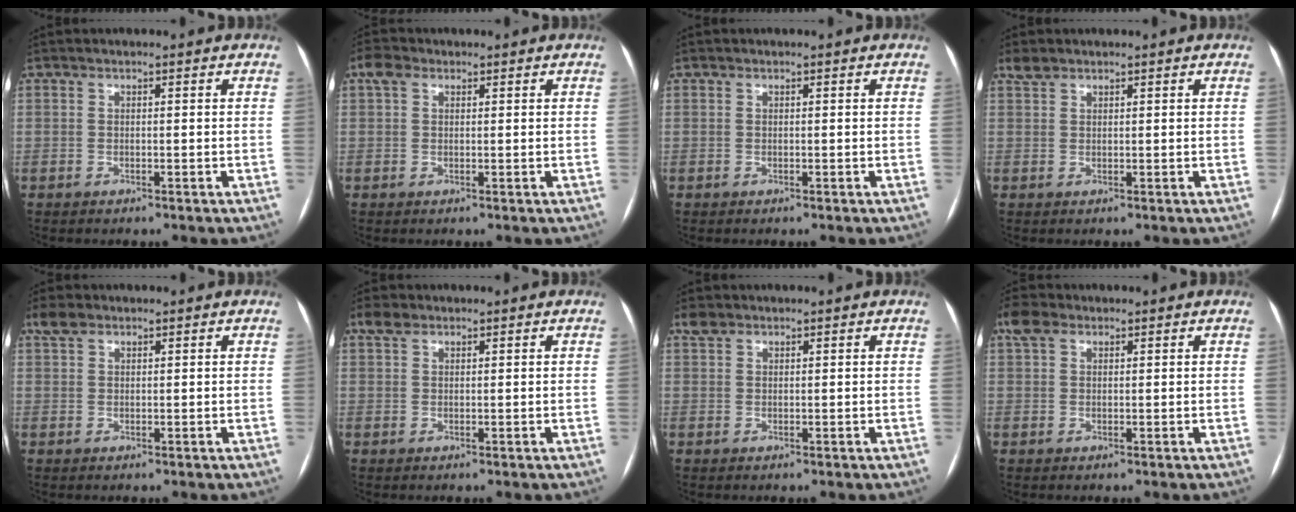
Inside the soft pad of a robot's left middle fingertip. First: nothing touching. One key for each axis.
{"total": 2.4, "fx": 1.3, "fy": 1.7, "fz": 1.2, "tx": -0.030, "ty": 0.021, "tz": 0.024}
{"total": 0.0}
{"total": 1.6, "fx": 1.4, "fy": 0.7, "fz": 0.4, "tx": -0.013, "ty": 0.010, "tz": 0.030}
{"total": 2.5, "fx": 1.8, "fy": 1.3, "fz": 1.2, "tx": -0.029, "ty": 0.017, "tz": 0.038}
{"total": 2.2, "fx": 1.6, "fy": 1.2, "fz": 1.0, "tx": -0.024, "ty": 0.015, "tz": 0.033}
{"total": 1.8, "fx": 1.4, "fy": 1.0, "fz": 0.5, "tx": -0.014, "ty": 0.012, "tz": 0.028}
{"total": 3.4, "fx": 2.1, "fy": 2.0, "fz": 1.8, "tx": -0.046, "ty": 0.025, "tz": 0.044}